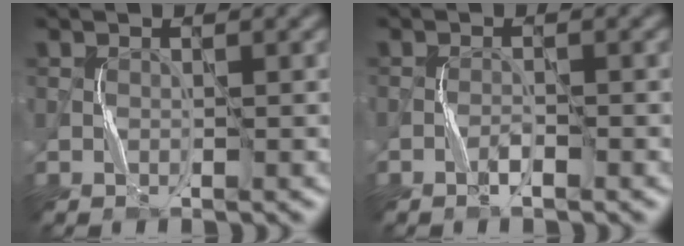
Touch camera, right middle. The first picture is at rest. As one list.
[{"total": 1.2, "force": [-0.9, 0.1, 0.7], "torque": [-0.015, 0.005, -0.018]}]